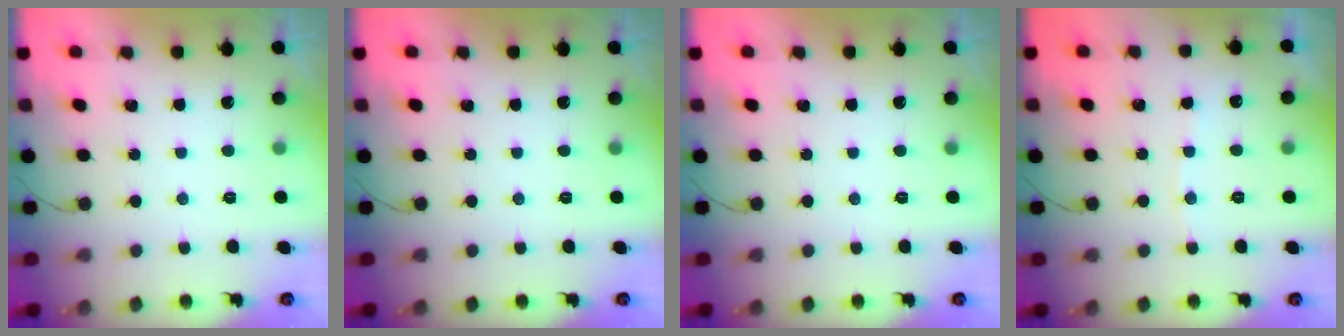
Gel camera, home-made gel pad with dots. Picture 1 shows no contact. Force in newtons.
{"total": 0.0}
{"total": 0.0}
{"total": 4.9, "press": 4.8, "slide": 0.7}